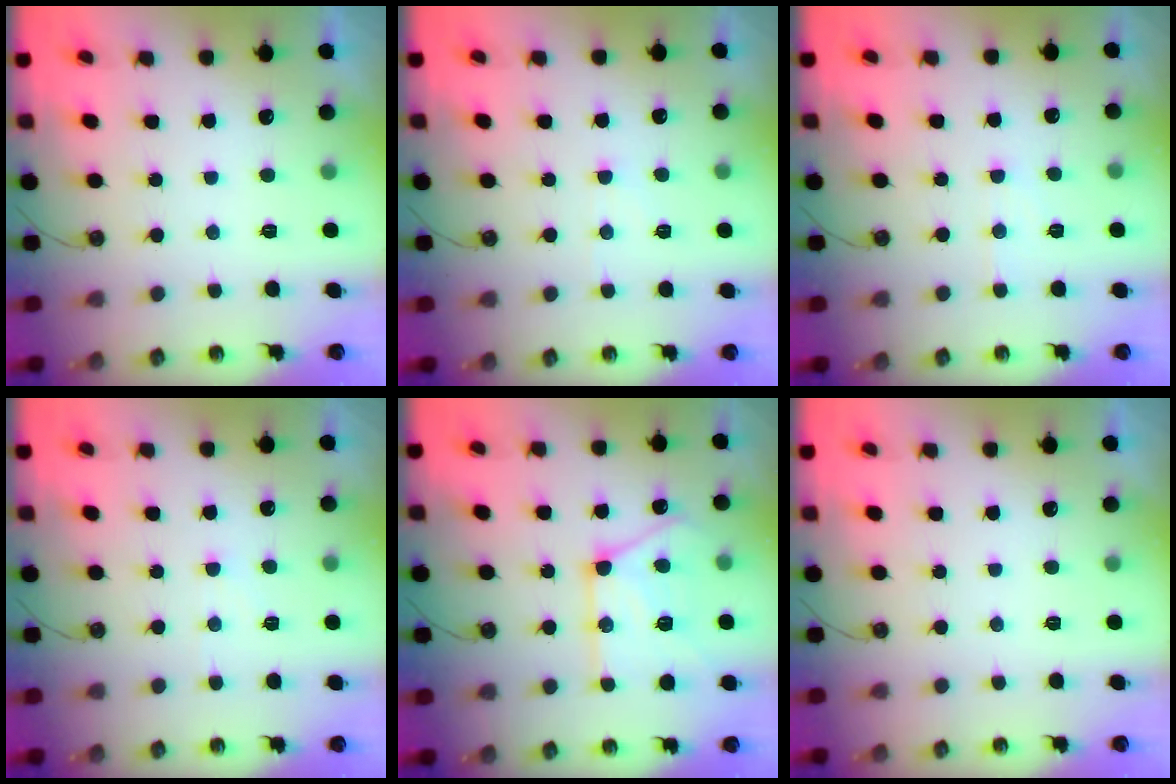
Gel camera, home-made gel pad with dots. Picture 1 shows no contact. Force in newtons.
{"total": 3.4, "press": 3.3, "slide": 0.5}
{"total": 4.1, "press": 4.0, "slide": 0.6}
{"total": 2.8, "press": 2.7, "slide": 0.4}
{"total": 17.7, "press": 17.7, "slide": 1.3}
{"total": 0.0}